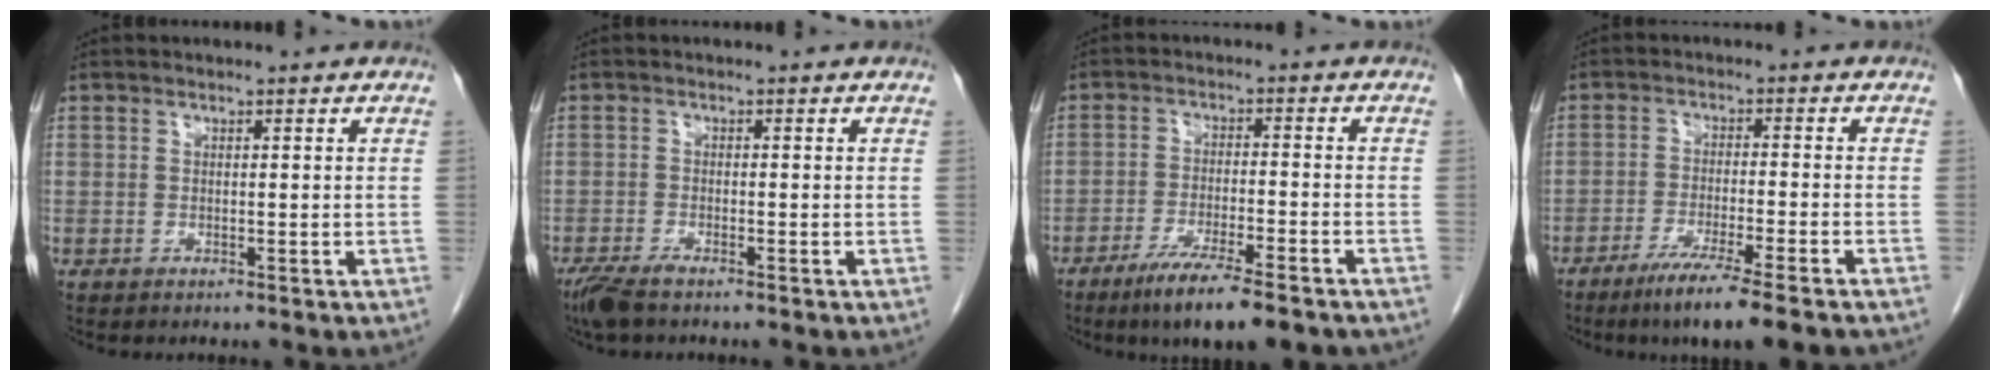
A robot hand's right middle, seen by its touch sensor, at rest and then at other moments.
{"total": 3.9, "force": [-3.0, 0.8, 2.4], "torque": [-0.050, -0.011, -0.054]}
{"total": 10.8, "force": [-7.9, 1.0, 7.3], "torque": [-0.115, -0.024, -0.124]}
{"total": 9.6, "force": [-7.1, -0.8, 6.4], "torque": [-0.100, -0.027, -0.111]}